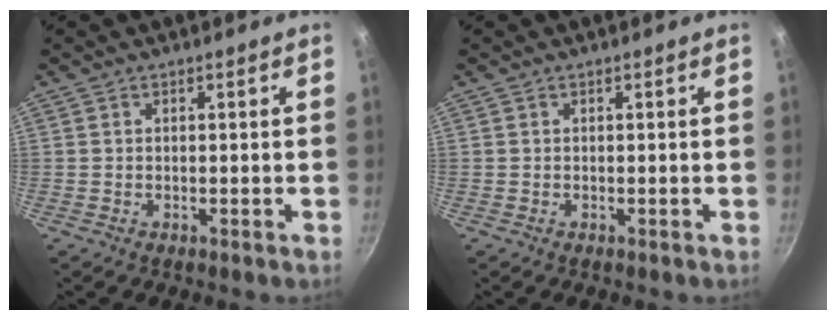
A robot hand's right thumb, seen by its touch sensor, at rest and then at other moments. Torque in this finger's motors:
{"motor_torque": [0.37, 0.41, 0.34, -0.22, -0.03]}